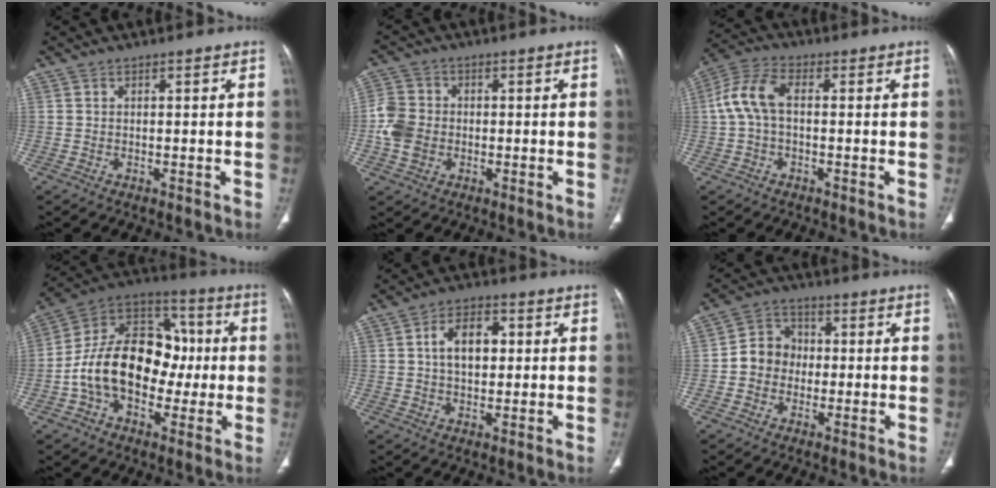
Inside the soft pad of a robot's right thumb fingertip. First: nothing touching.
{"total": 6.7, "force": [-1.2, 5.6, 3.5], "torque": [-0.066, 0.010, -0.026]}
{"total": 7.6, "force": [0.2, 4.2, 6.3], "torque": [-0.139, 0.025, -0.001]}
{"total": 20.2, "force": [-1.9, 14.2, 14.3], "torque": [-0.216, 0.049, -0.032]}
{"total": 7.8, "force": [1.3, 5.0, 5.9], "torque": [-0.081, 0.009, 0.017]}
{"total": 7.2, "force": [-0.7, 6.4, 3.1], "torque": [-0.027, 0.024, -0.025]}